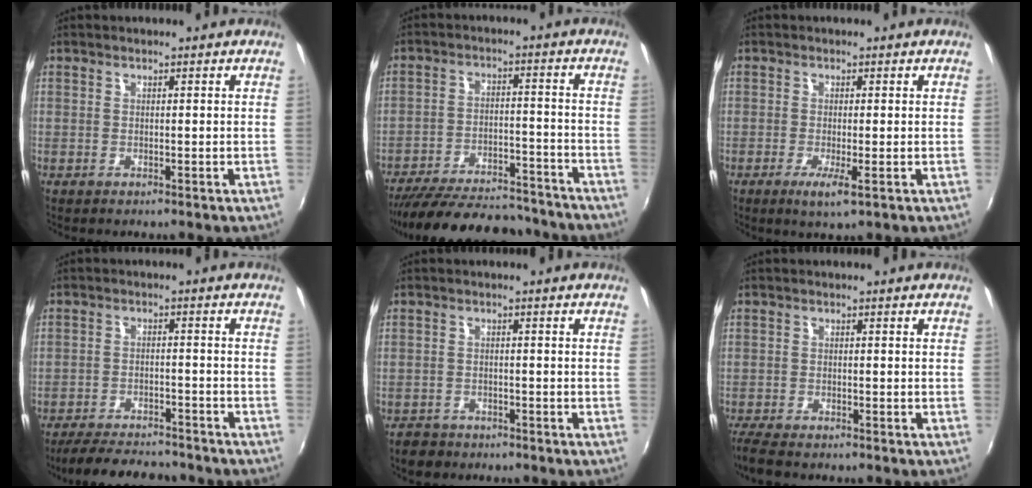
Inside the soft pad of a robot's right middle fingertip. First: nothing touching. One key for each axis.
{"total": 24.1, "fx": -21.0, "fy": 6.7, "fz": 9.8, "tx": -0.190, "ty": -0.007, "tz": -0.287}
{"total": 3.2, "fx": -1.0, "fy": -0.1, "fz": 3.0, "tx": -0.064, "ty": -0.013, "tz": -0.022}
{"total": 11.9, "fx": -10.6, "fy": 3.0, "fz": 4.7, "tx": -0.112, "ty": -0.007, "tz": -0.160}
{"total": 3.2, "fx": -2.5, "fy": 1.9, "fz": 0.7, "tx": -0.026, "ty": -0.002, "tz": -0.044}
{"total": 4.3, "fx": -3.6, "fy": 0.6, "fz": 2.1, "tx": -0.058, "ty": -0.022, "tz": -0.070}